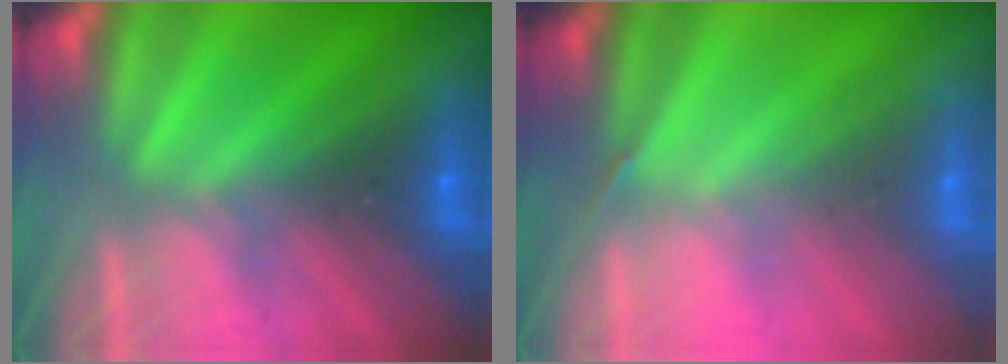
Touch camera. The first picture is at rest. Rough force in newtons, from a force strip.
{"total": 1.8}